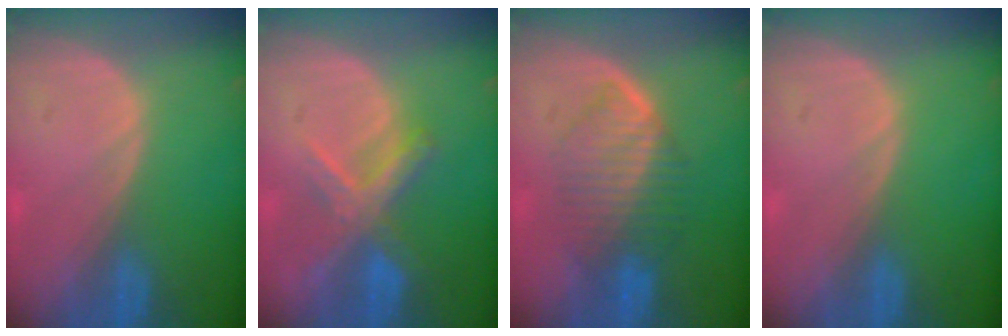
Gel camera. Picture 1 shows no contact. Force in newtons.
{"total": 7.0, "press": 6.1, "slide": 3.4}
{"total": 6.7, "press": 6.7, "slide": 0.7}
{"total": 0.0}